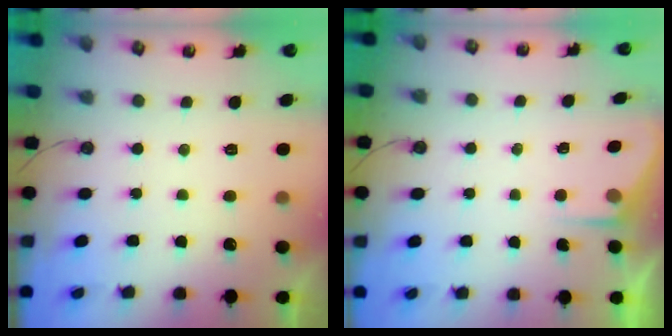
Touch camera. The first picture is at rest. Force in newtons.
{"total": 2.6, "press": 2.5, "slide": 0.4}